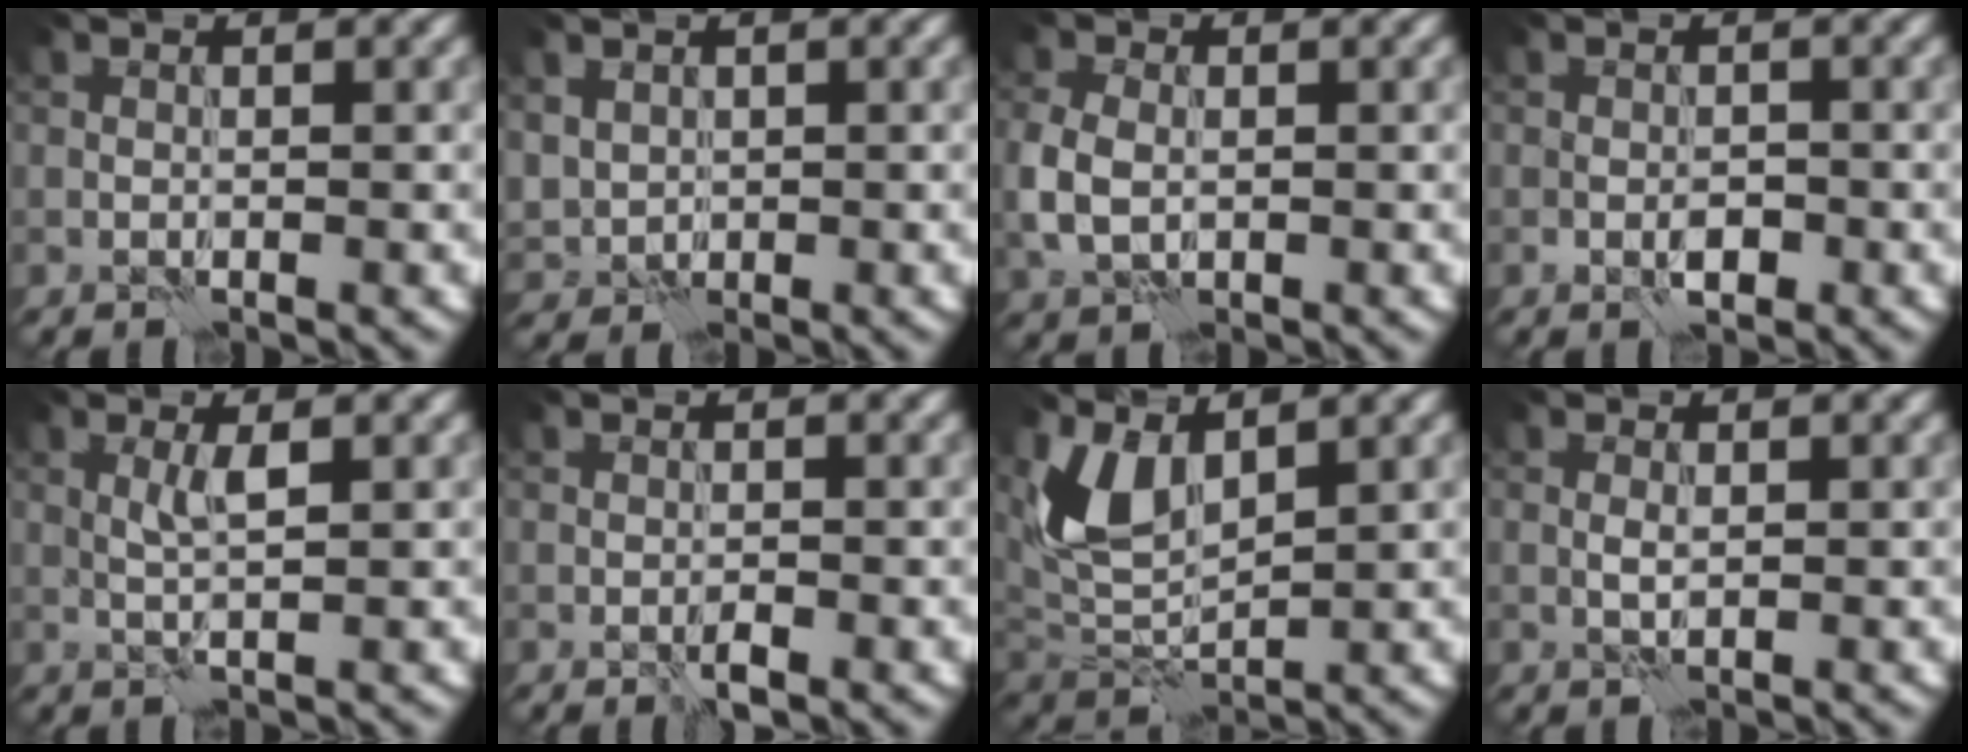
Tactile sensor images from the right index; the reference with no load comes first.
{"total": 2.1, "force": [0.9, 1.7, 0.8], "torque": [-0.026, 0.000, 0.025]}
{"total": 3.8, "force": [-0.4, 2.7, 2.6], "torque": [-0.070, 0.001, -0.011]}
{"total": 1.2, "force": [-0.3, 0.7, 1.0], "torque": [-0.017, 0.001, -0.007]}
{"total": 1.7, "force": [0.7, -0.1, 1.5], "torque": [-0.032, 0.004, 0.012]}
{"total": 1.1, "force": [-0.7, 0.3, 0.9], "torque": [-0.017, 0.000, -0.013]}
{"total": 4.7, "force": [2.4, 2.3, 3.2], "torque": [-0.075, -0.007, 0.051]}
{"total": 0.8, "force": [0.2, 0.2, 0.7], "torque": [-0.017, 0.002, 0.003]}